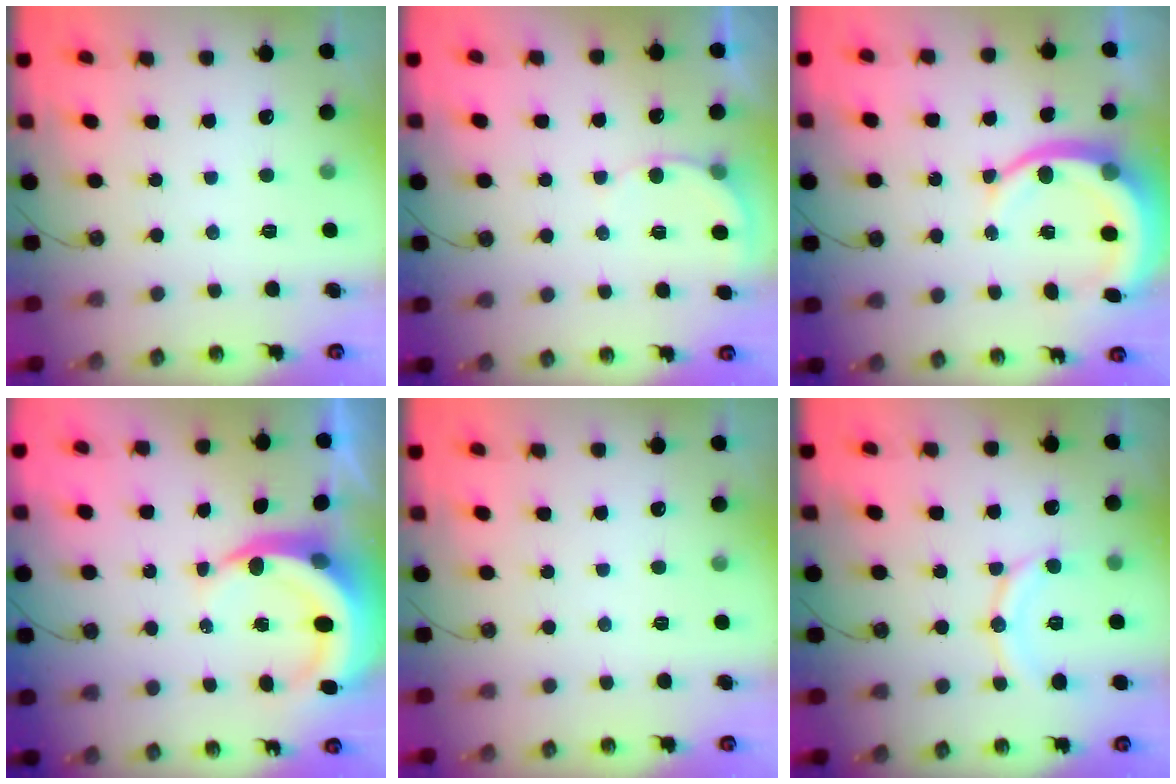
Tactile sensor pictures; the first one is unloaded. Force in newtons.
{"total": 3.8, "press": 3.8, "slide": 0.4}
{"total": 10.4, "press": 10.4, "slide": 1.3}
{"total": 9.0, "press": 8.8, "slide": 1.5}
{"total": 0.0}
{"total": 10.8, "press": 10.8, "slide": 1.1}